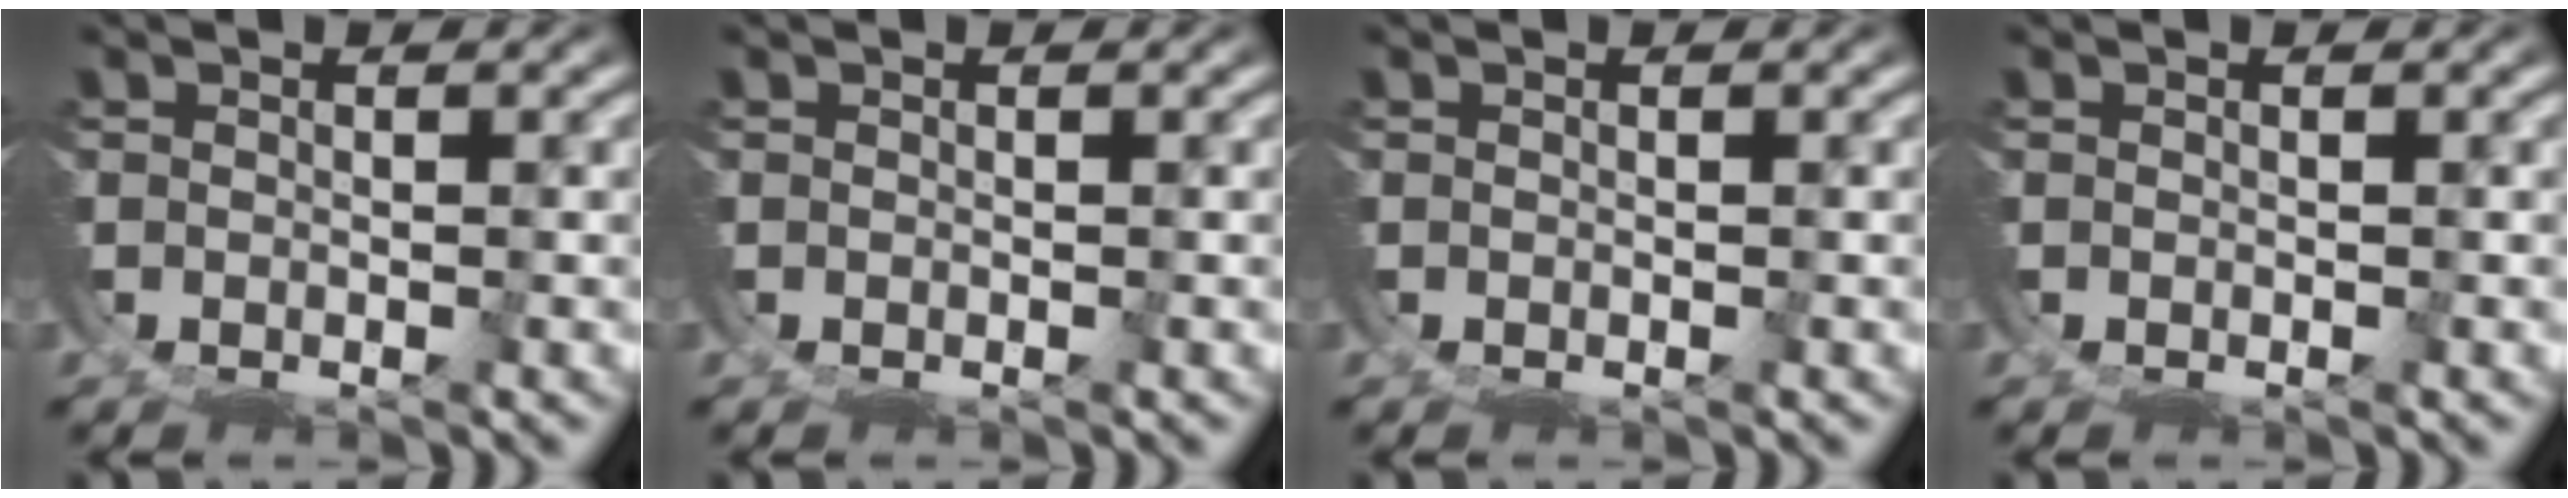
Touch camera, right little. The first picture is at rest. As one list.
[{"total": 0.0}, {"total": 0.0}, {"total": 0.0}]